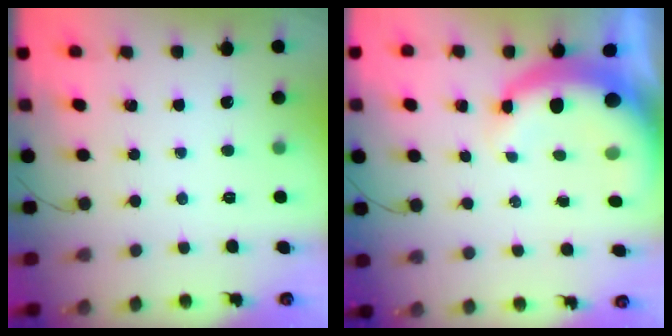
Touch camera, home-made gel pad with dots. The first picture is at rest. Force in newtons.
{"total": 8.9, "press": 8.8, "slide": 1.6}